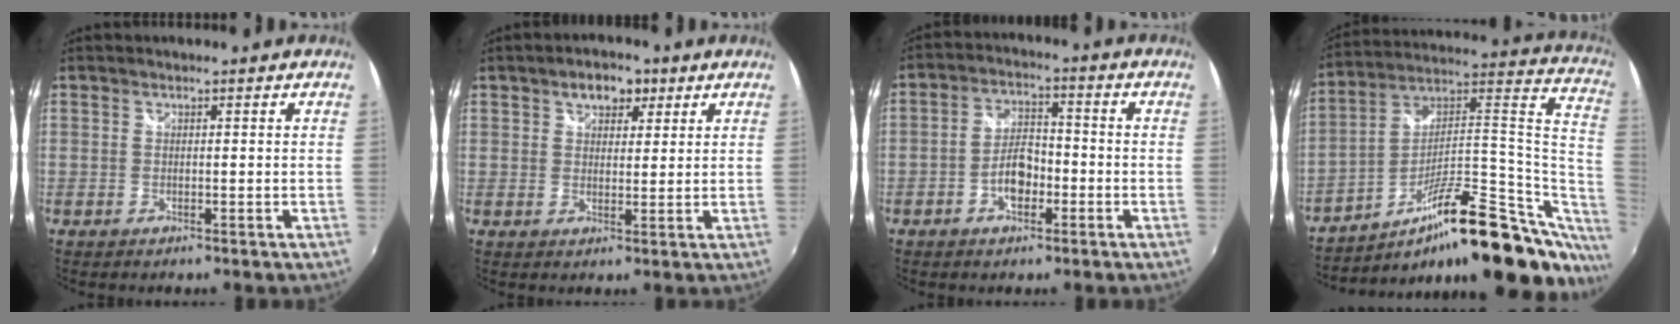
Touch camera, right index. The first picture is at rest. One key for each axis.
{"total": 5.2, "fx": 2.8, "fy": 3.4, "fz": 2.9, "tx": -0.041, "ty": 0.017, "tz": 0.043}
{"total": 6.3, "fx": -2.6, "fy": 3.4, "fz": 4.6, "tx": -0.091, "ty": 0.012, "tz": -0.043}
{"total": 27.7, "fx": -13.8, "fy": 8.9, "fz": 22.4, "tx": -0.290, "ty": 0.029, "tz": -0.208}